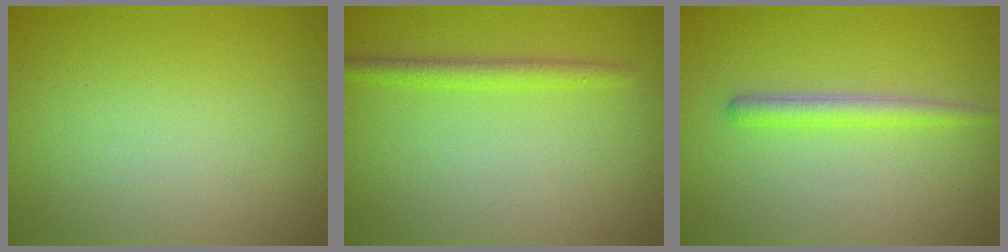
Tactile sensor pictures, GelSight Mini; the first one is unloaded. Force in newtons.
{"total": 1.8, "press": 1.8, "slide": 0.0}
{"total": 1.9, "press": 1.9, "slide": 0.0}